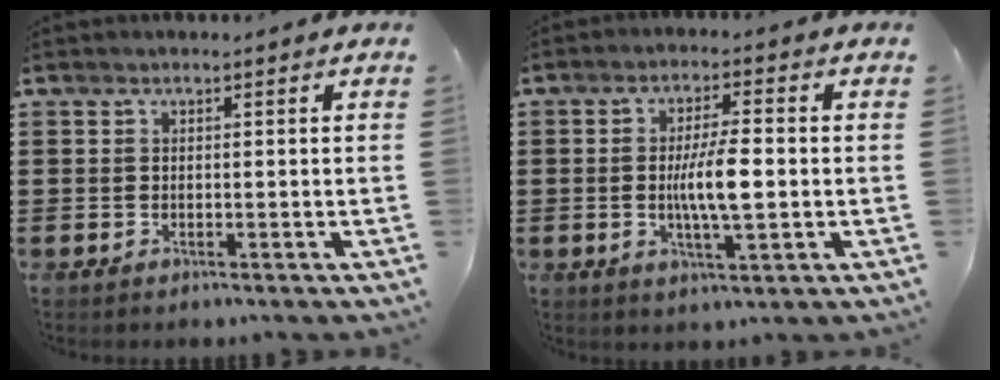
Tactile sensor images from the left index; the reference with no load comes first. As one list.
[{"total": 7.0, "force": [-0.5, 1.6, 6.8], "torque": [-0.125, -0.004, -0.017]}]